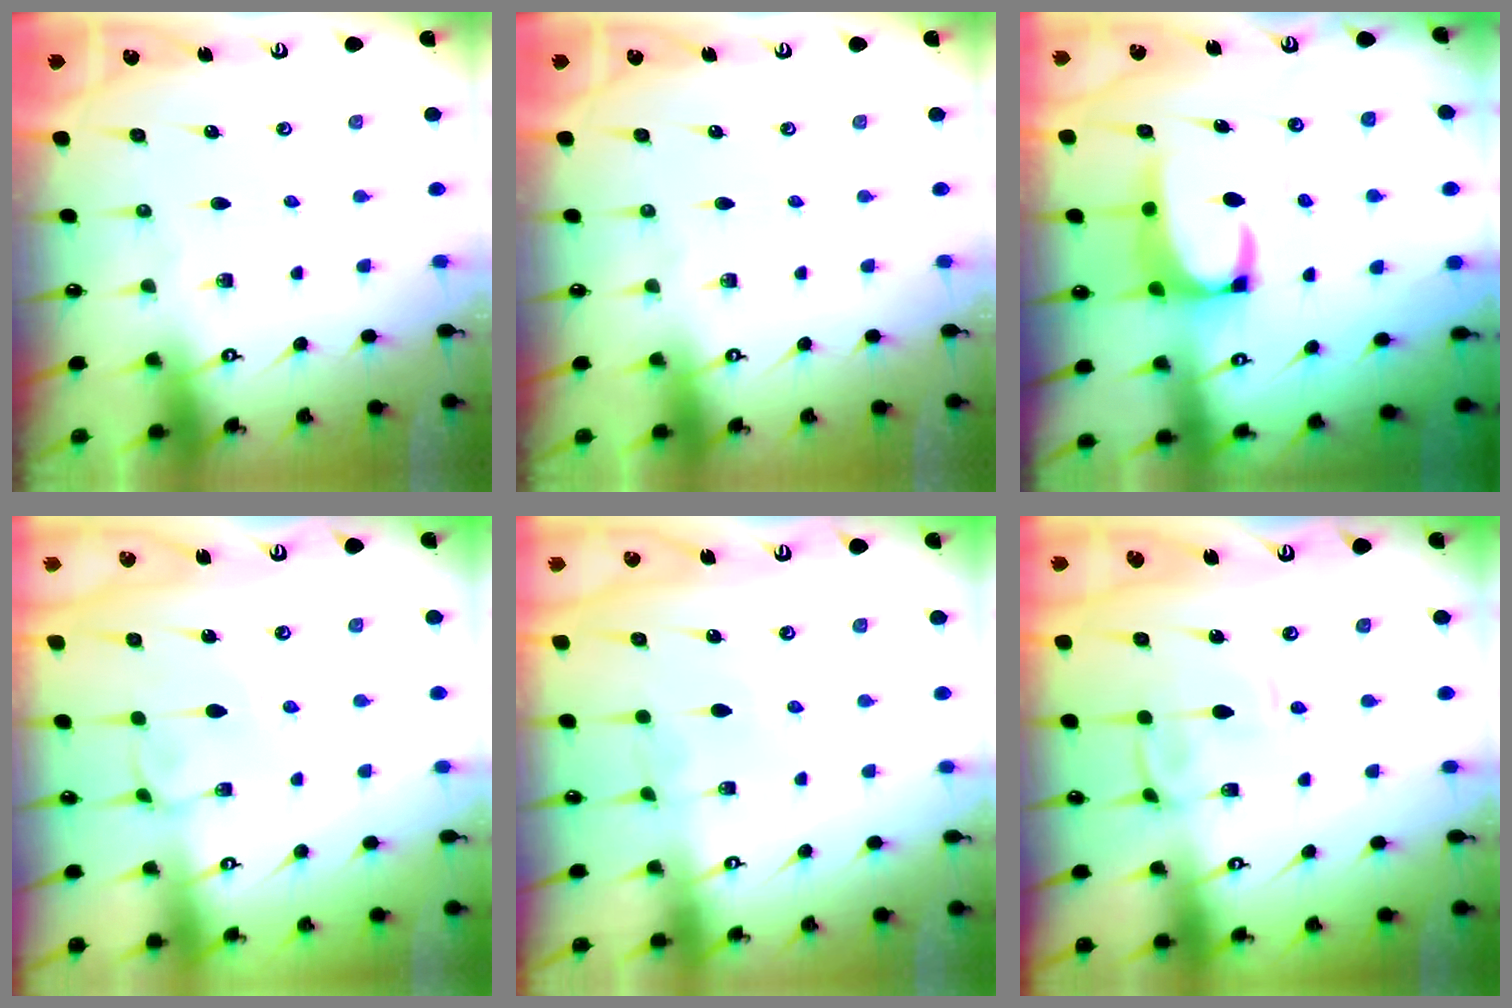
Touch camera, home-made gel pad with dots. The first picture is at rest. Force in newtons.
{"total": 0.0}
{"total": 3.0, "press": 2.8, "slide": 1.1}
{"total": 4.1, "press": 4.1, "slide": 0.1}
{"total": 2.5, "press": 2.4, "slide": 0.3}
{"total": 2.4, "press": 2.4, "slide": 0.6}